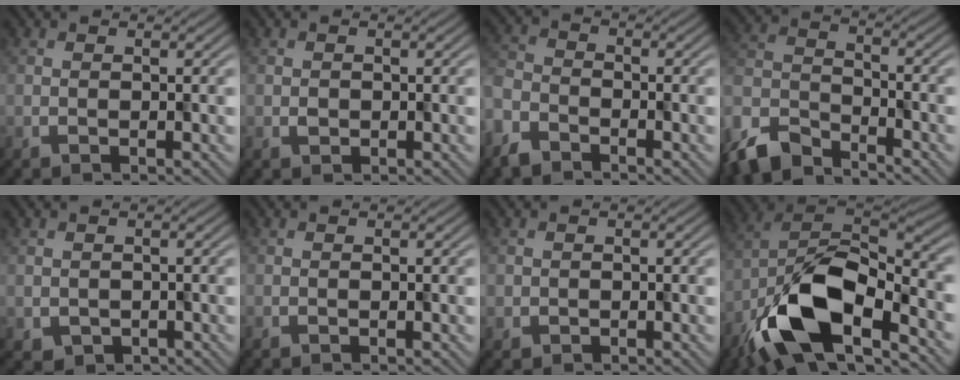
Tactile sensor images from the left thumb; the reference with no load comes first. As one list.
[{"total": 0.9, "force": [0.0, 0.9, 0.0], "torque": [0.000, -0.003, 0.000]}, {"total": 4.3, "force": [-3.5, 2.2, 1.2], "torque": [-0.038, -0.010, -0.090]}, {"total": 8.7, "force": [-7.6, 3.0, 2.9], "torque": [-0.069, -0.005, -0.167]}, {"total": 1.6, "force": [-0.4, 1.6, 0.3], "torque": [-0.008, -0.010, -0.002]}, {"total": 0.0}, {"total": 0.9, "force": [0.0, 0.8, -0.5], "torque": [0.008, -0.004, 0.000]}, {"total": 14.1, "force": [-6.9, 6.8, 10.3], "torque": [-0.207, -0.028, -0.141]}]